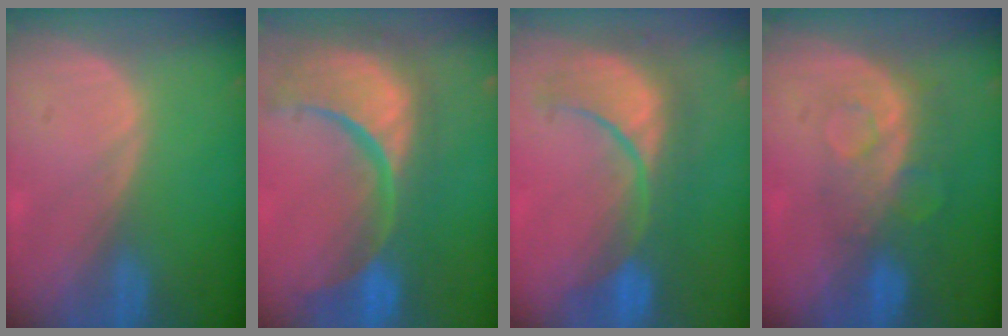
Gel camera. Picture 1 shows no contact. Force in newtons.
{"total": 15.5, "press": 12.2, "slide": 9.6}
{"total": 9.6, "press": 9.5, "slide": 1.7}
{"total": 8.4, "press": 7.0, "slide": 4.5}